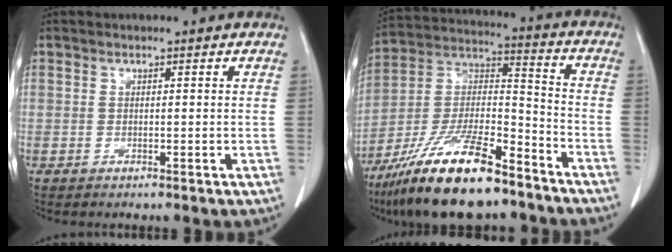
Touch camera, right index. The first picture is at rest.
{"total": 19.2, "force": [-14.0, 4.0, 12.5], "torque": [-0.258, -0.012, -0.254]}